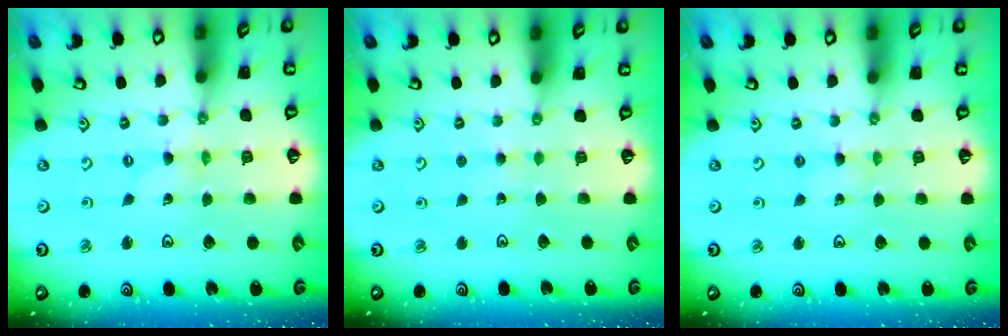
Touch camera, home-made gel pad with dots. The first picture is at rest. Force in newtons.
{"total": 2.5, "press": 2.5, "slide": 0.3}
{"total": 2.5, "press": 2.5, "slide": 0.3}